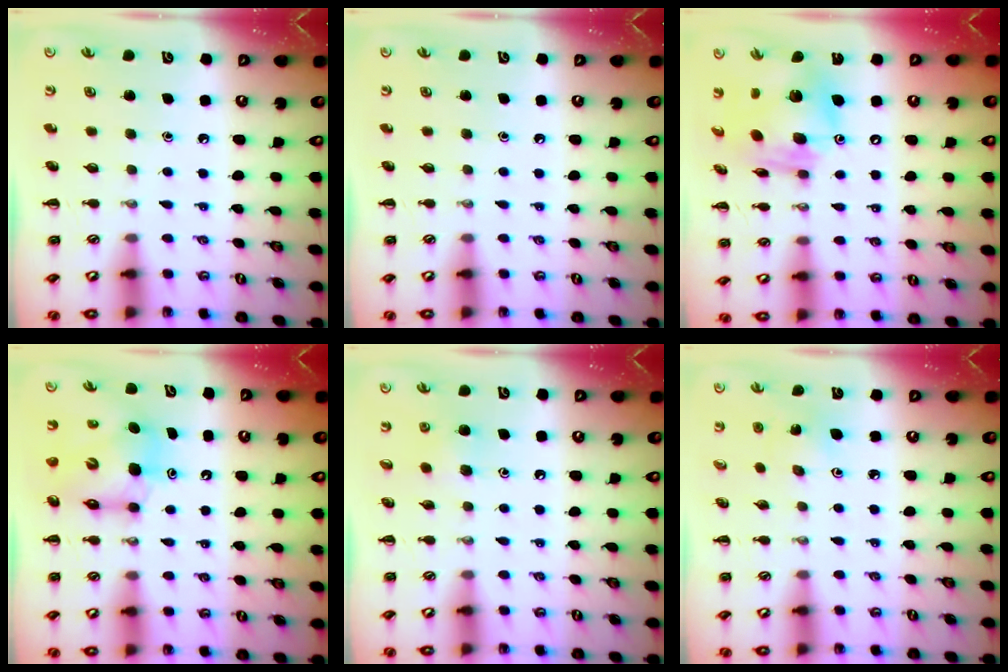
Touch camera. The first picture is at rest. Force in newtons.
{"total": 0.0}
{"total": 14.0, "press": 13.3, "slide": 4.3}
{"total": 7.9, "press": 7.6, "slide": 2.1}
{"total": 3.9, "press": 3.6, "slide": 1.5}
{"total": 3.6, "press": 3.5, "slide": 1.0}